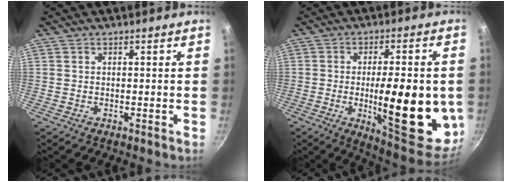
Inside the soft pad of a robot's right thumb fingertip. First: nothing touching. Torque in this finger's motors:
{"motor_torque": [2.58, 2.43, 2.10, 0.29, 0.43]}